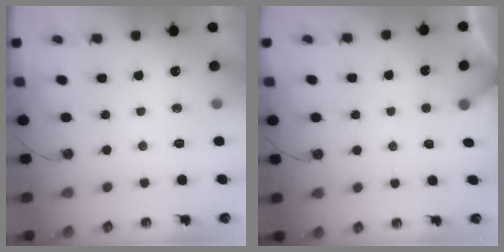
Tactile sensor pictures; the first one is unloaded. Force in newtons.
{"total": 2.7, "press": 2.7, "slide": 0.2}